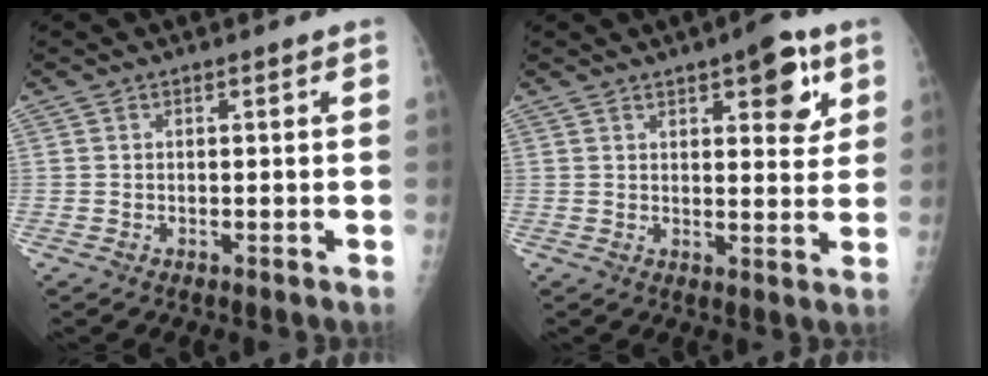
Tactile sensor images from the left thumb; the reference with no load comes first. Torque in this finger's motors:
{"motor_torque": [0.22, 0.05, 0.27, 0.13, 0.09]}